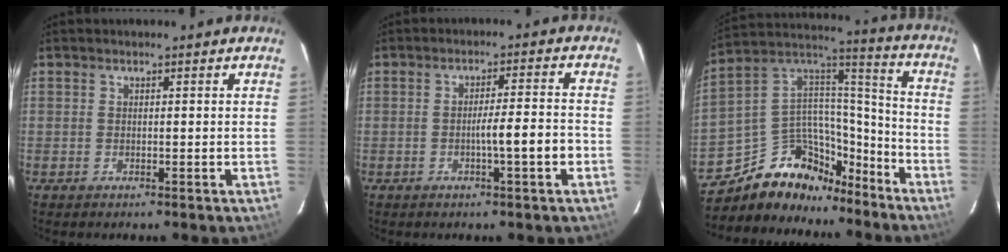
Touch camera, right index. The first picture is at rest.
{"total": 5.5, "force": [-2.1, -0.3, 5.0], "torque": [-0.084, 0.001, -0.031]}
{"total": 18.7, "force": [-13.2, 11.2, 7.0], "torque": [-0.149, 0.075, -0.208]}